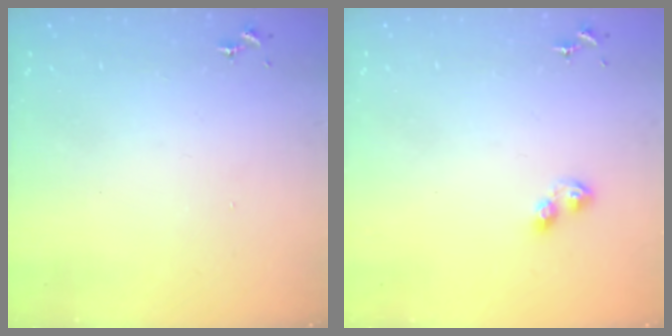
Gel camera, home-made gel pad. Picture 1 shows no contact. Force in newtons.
{"total": 5.3, "press": 5.3, "slide": 0.5}